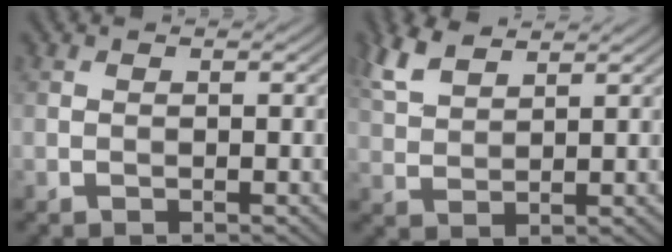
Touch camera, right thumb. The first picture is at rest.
{"total": 5.2, "force": [3.9, 1.8, 3.0], "torque": [-0.082, 0.011, 0.086]}